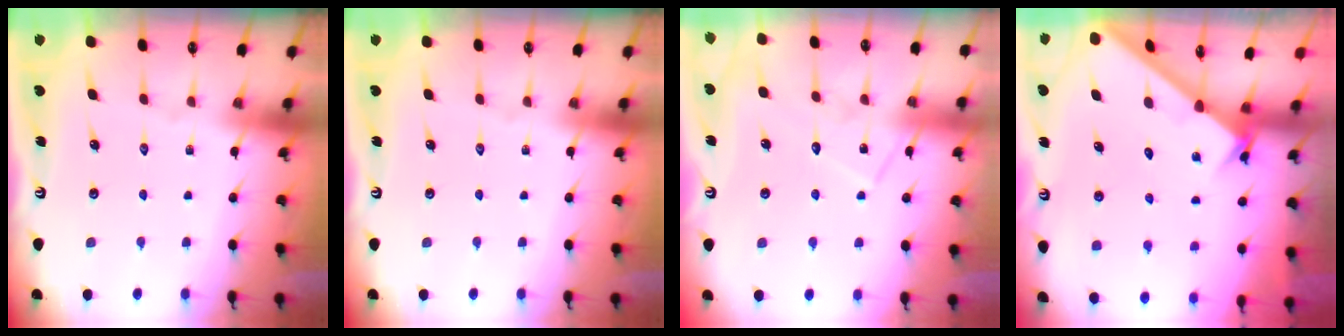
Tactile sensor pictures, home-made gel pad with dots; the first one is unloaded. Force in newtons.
{"total": 0.0}
{"total": 9.9, "press": 9.9, "slide": 0.6}
{"total": 2.3, "press": 2.2, "slide": 0.2}